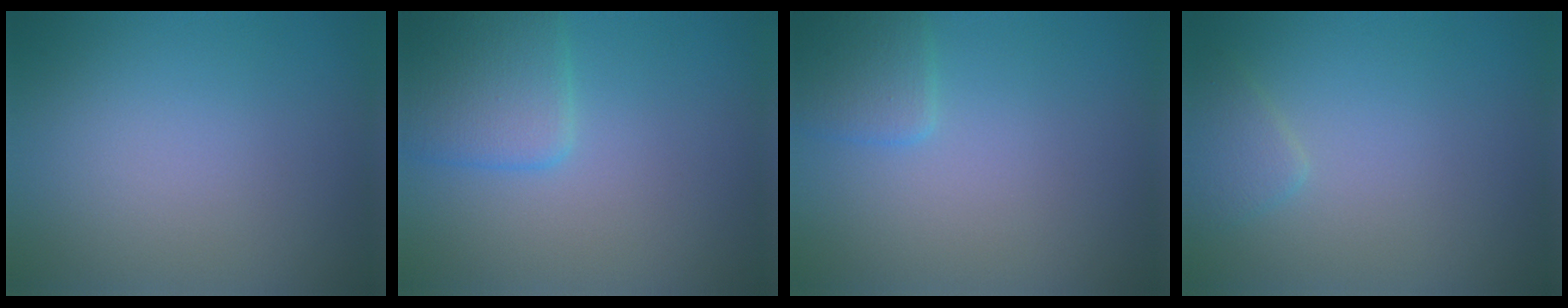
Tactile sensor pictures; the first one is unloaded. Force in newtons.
{"total": 3.9, "press": 3.9, "slide": 0.2}
{"total": 2.1, "press": 2.1, "slide": 0.1}
{"total": 1.5, "press": 1.5, "slide": 0.1}